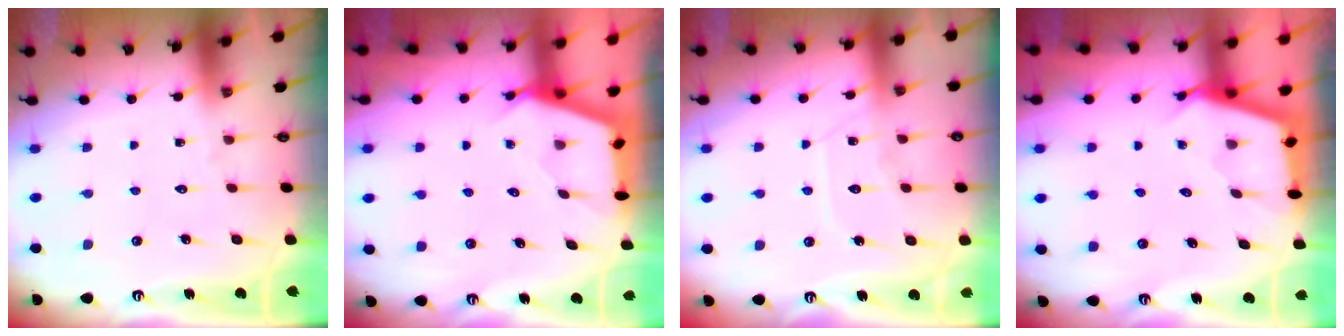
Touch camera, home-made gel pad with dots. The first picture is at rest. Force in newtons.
{"total": 2.7, "press": 2.7, "slide": 0.4}
{"total": 8.9, "press": 8.9, "slide": 0.9}
{"total": 2.6, "press": 2.6, "slide": 0.2}